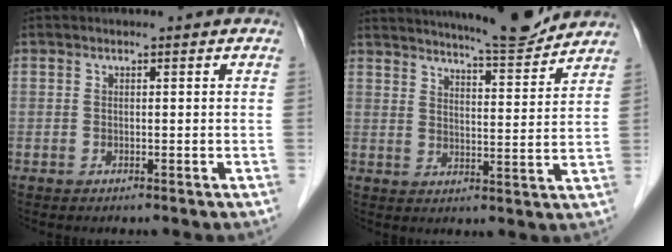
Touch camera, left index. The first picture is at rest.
{"total": 11.0, "force": [10.3, 0.1, 3.7], "torque": [-0.058, -0.011, 0.140]}